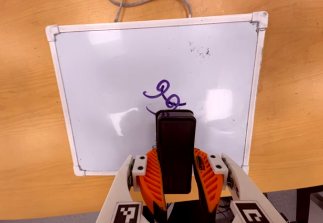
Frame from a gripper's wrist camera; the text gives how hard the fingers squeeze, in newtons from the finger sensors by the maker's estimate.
{"total": 8.0, "left": 5.6, "right": 10.5}